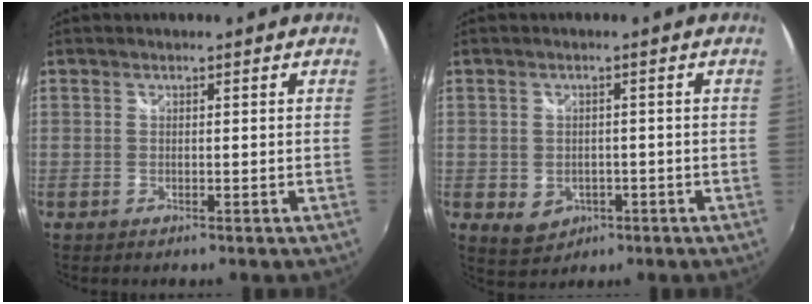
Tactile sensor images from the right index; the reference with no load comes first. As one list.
[{"total": 5.1, "force": [-1.5, 4.3, 2.2], "torque": [-0.052, -0.001, -0.009]}]